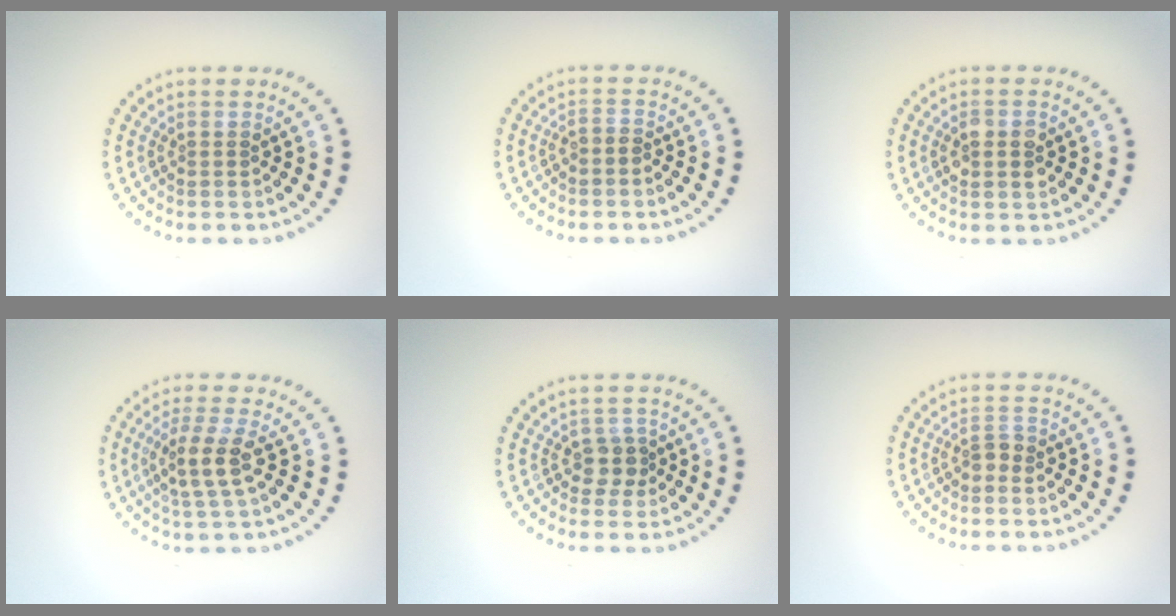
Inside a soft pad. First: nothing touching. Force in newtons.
{"total": 0.8, "press": 0.4, "slide": 0.7}
{"total": 2.6, "press": 2.6, "slide": 0.3}
{"total": 3.4, "press": 3.0, "slide": 1.4}
{"total": 1.9, "press": 1.6, "slide": 1.0}
{"total": 1.2, "press": 1.1, "slide": 0.5}